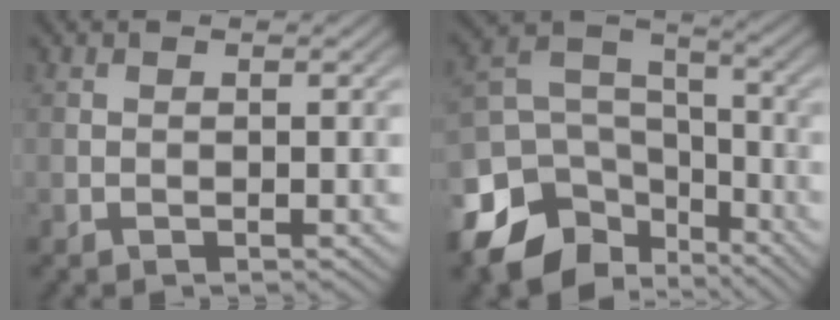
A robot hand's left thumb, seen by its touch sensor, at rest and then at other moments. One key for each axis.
{"total": 12.8, "fx": -7.2, "fy": 8.5, "fz": 6.3, "tx": -0.167, "ty": -0.029, "tz": -0.128}